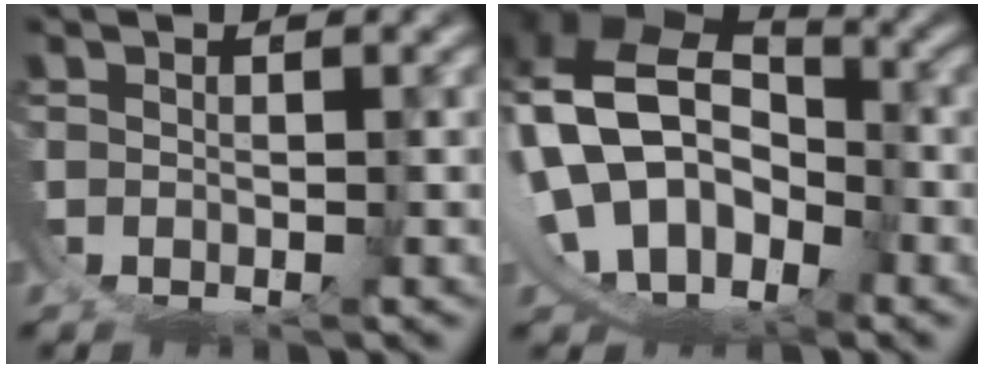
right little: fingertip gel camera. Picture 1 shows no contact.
{"total": 14.4, "force": [1.0, 12.8, 6.4], "torque": [-0.182, -0.029, 0.006]}